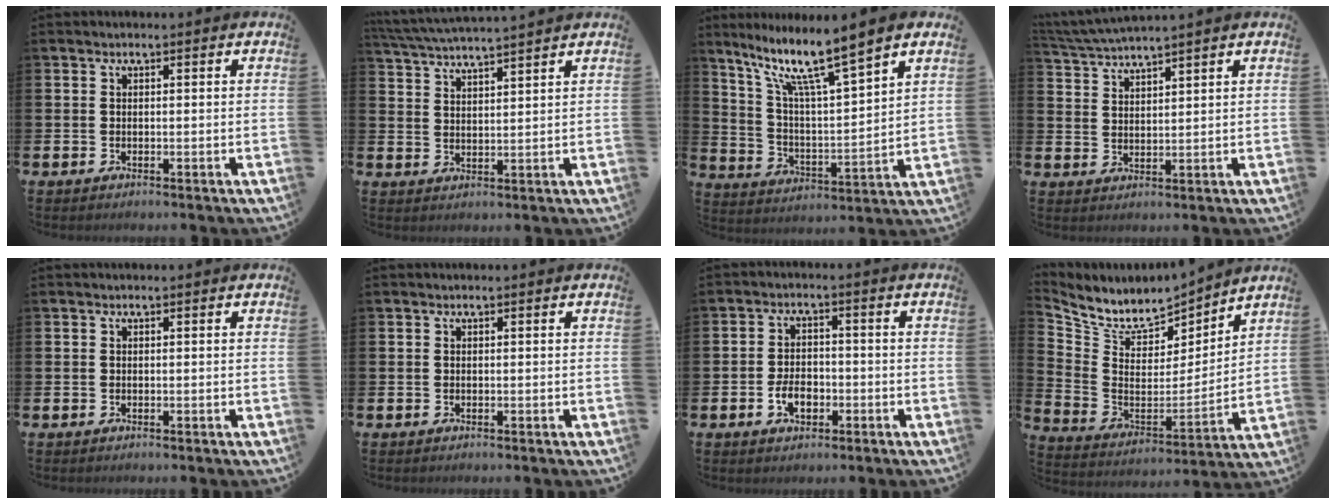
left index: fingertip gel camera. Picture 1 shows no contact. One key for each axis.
{"total": 4.3, "fx": 4.2, "fy": -0.5, "fz": 0.6, "tx": -0.027, "ty": -0.025, "tz": 0.074}
{"total": 10.1, "fx": 7.9, "fy": 1.3, "fz": 6.2, "tx": -0.151, "ty": -0.047, "tz": 0.127}
{"total": 3.8, "fx": 3.8, "fy": -0.6, "fz": 0.4, "tx": -0.019, "ty": -0.020, "tz": 0.066}
{"total": 0.0}
{"total": 0.0}
{"total": 3.7, "fx": -1.3, "fy": 2.4, "fz": 2.5, "tx": -0.033, "ty": -0.002, "tz": -0.028}
{"total": 7.2, "fx": 6.6, "fy": 2.7, "fz": 1.3, "tx": -0.068, "ty": -0.055, "tz": 0.115}